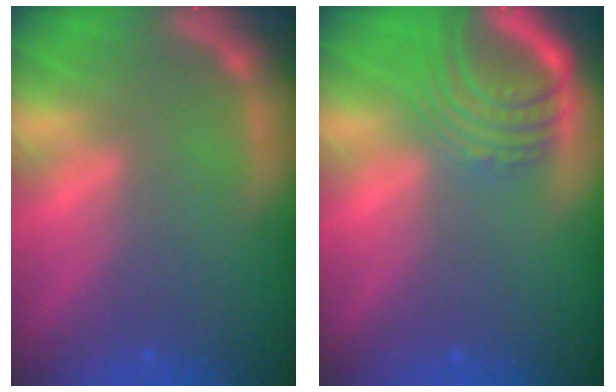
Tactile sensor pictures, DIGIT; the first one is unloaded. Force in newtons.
{"total": 6.5}